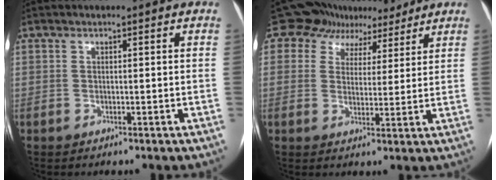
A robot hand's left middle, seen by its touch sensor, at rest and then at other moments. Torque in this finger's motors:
{"motor_torque": [-0.06, -0.03, -0.04, -0.04]}